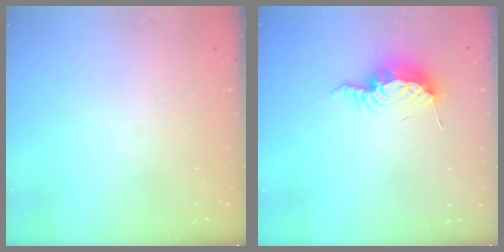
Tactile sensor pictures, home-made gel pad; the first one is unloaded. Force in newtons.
{"total": 9.9, "press": 9.9, "slide": 1.0}